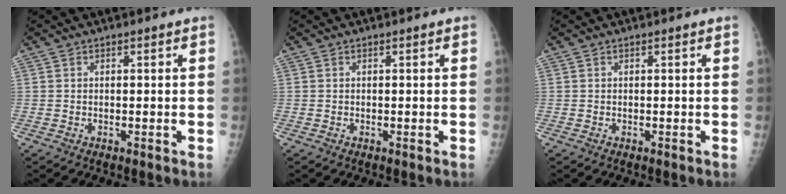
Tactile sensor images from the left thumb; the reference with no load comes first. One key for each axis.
{"total": 0.0}
{"total": 0.0}